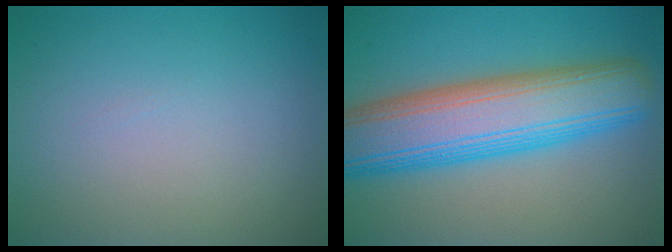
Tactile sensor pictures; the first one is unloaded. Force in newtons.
{"total": 11.2, "press": 11.2, "slide": 0.4}